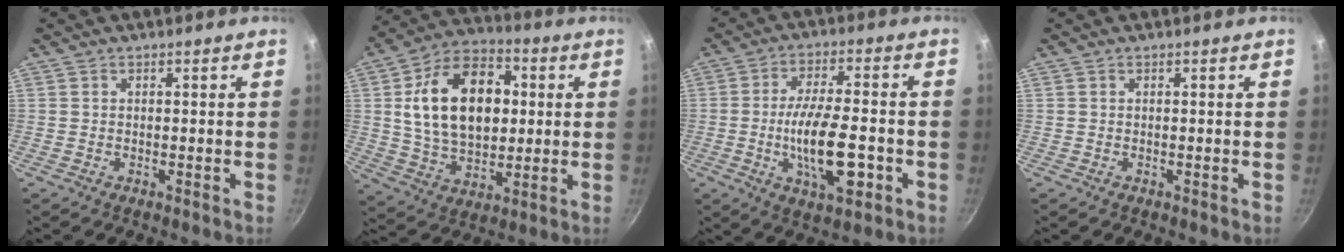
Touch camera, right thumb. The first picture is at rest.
{"total": 21.1, "force": [3.2, 13.9, 15.5], "torque": [-0.231, 0.011, 0.051]}
{"total": 14.0, "force": [-3.6, 5.2, 12.5], "torque": [-0.207, 0.013, -0.060]}
{"total": 0.0}